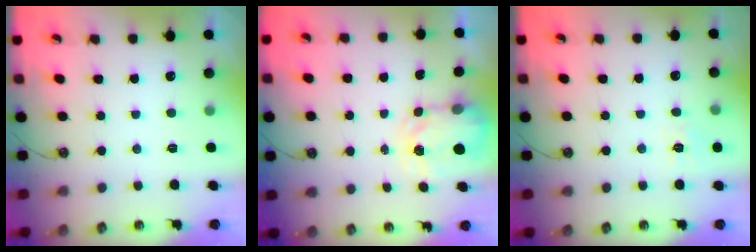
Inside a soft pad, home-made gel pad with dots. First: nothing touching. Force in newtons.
{"total": 3.4, "press": 3.4, "slide": 0.4}
{"total": 6.5, "press": 6.4, "slide": 0.7}